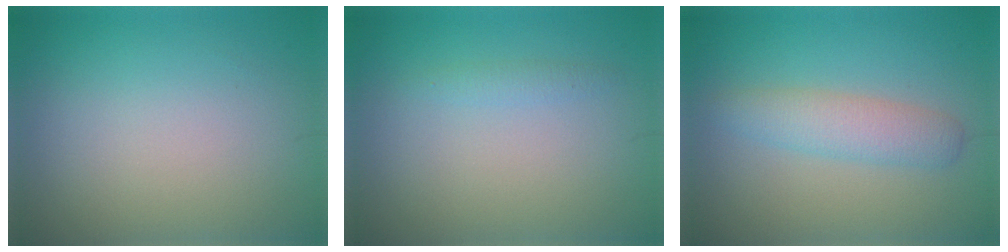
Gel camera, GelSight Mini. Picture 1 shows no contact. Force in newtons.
{"total": 0.9, "press": 0.9, "slide": 0.0}
{"total": 3.0, "press": 3.0, "slide": 0.1}